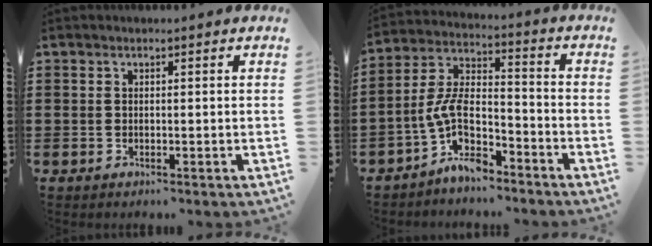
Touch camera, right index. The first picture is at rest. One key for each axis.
{"total": 8.5, "fx": -5.0, "fy": 3.9, "fz": 5.7, "tx": -0.140, "ty": -0.011, "tz": -0.105}